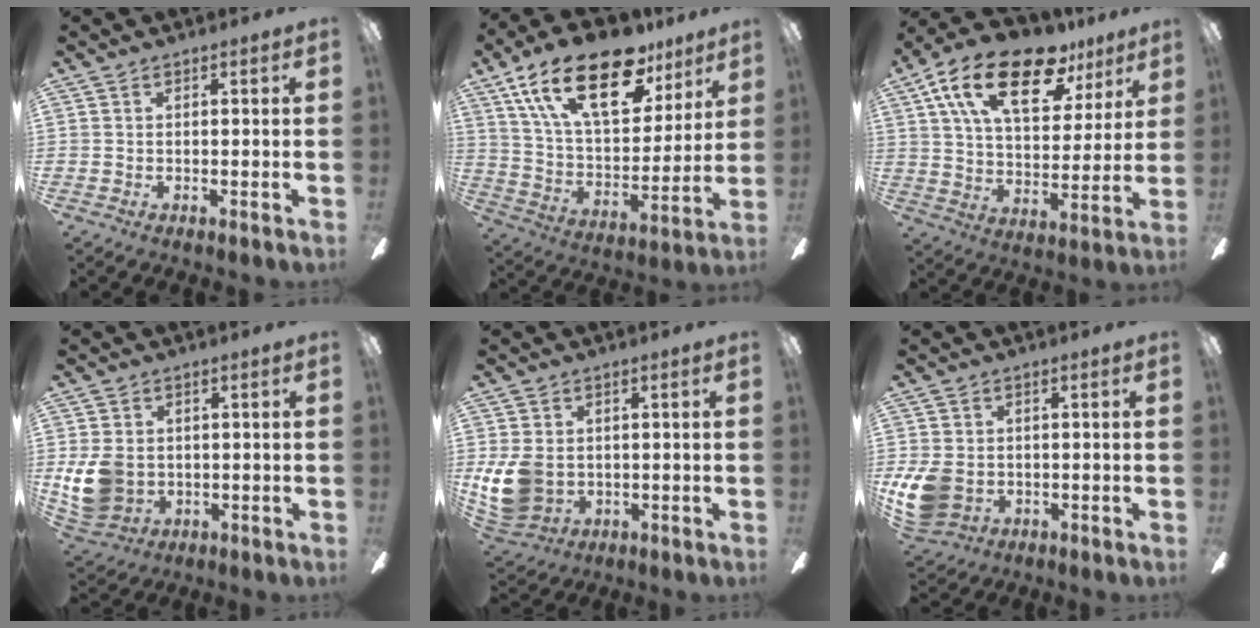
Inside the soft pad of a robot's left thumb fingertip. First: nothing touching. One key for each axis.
{"total": 25.3, "fx": 14.7, "fy": 11.9, "fz": 16.7, "tx": -0.288, "ty": -0.071, "tz": 0.254}
{"total": 22.1, "fx": 13.1, "fy": 10.8, "fz": 14.2, "tx": -0.239, "ty": -0.056, "tz": 0.224}
{"total": 10.2, "fx": -0.6, "fy": 8.5, "fz": 5.6, "tx": -0.124, "ty": 0.011, "tz": -0.006}
{"total": 10.9, "fx": -0.9, "fy": 8.7, "fz": 6.5, "tx": -0.151, "ty": 0.004, "tz": -0.015}
{"total": 9.6, "fx": -1.7, "fy": 7.7, "fz": 5.6, "tx": -0.122, "ty": 0.007, "tz": -0.028}